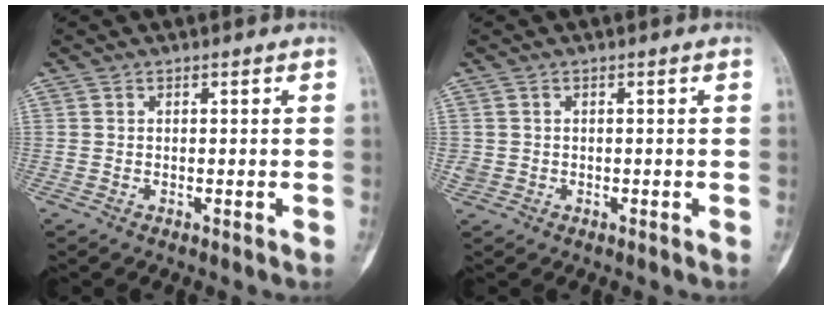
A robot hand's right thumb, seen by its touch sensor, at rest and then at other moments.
{"total": 1.8, "force": [-0.2, 1.7, 0.5], "torque": [-0.007, 0.005, 0.000]}